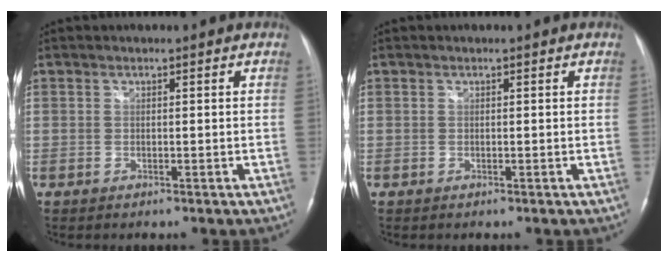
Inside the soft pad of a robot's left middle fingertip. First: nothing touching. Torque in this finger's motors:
{"motor_torque": [-0.02, -0.02, 0.07, 0.00]}